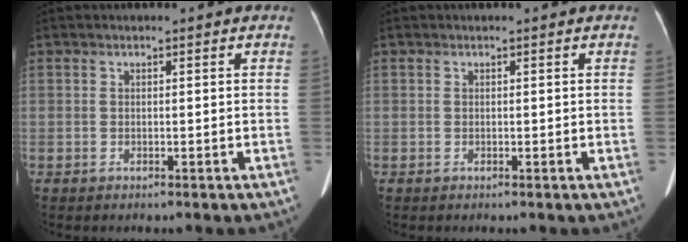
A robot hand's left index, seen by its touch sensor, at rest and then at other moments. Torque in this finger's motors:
{"motor_torque": [-0.07, 0.09, 0.04, -0.01]}